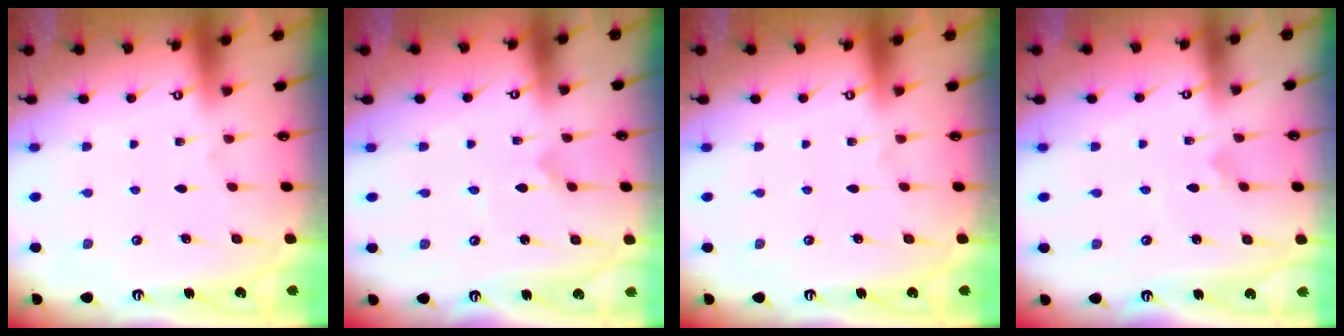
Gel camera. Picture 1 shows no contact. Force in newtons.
{"total": 1.2, "press": 1.2, "slide": 0.1}
{"total": 0.0}
{"total": 2.2, "press": 2.2, "slide": 0.1}